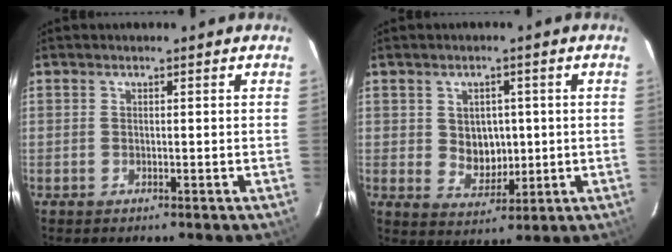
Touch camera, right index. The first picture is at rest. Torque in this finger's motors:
{"motor_torque": [0.44, 0.22, 0.31, 0.02]}